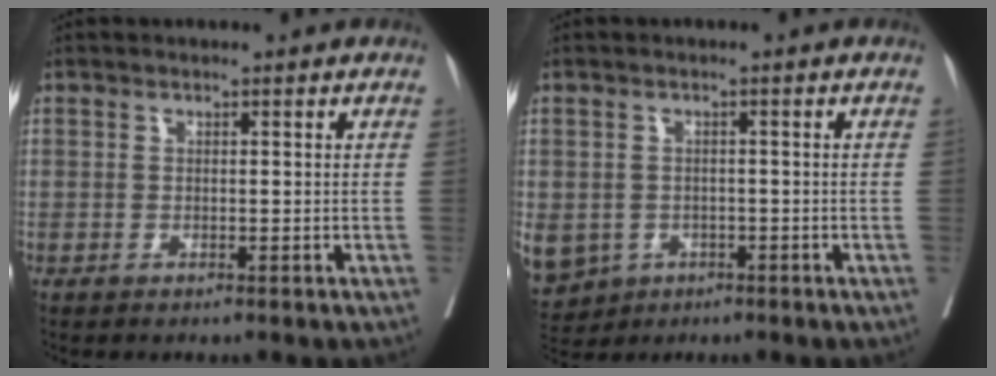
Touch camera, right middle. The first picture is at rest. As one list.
[{"total": 18.0, "force": [-6.6, 15.2, 7.0], "torque": [-0.234, -0.009, -0.083]}]